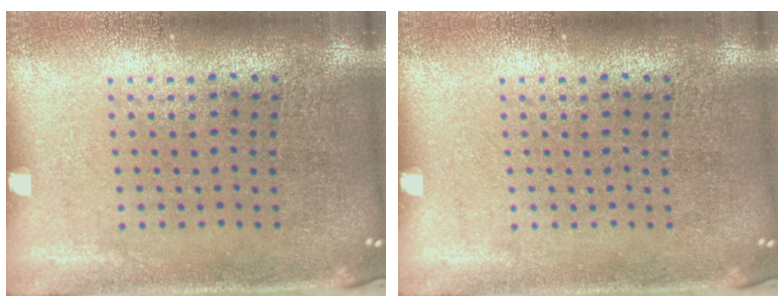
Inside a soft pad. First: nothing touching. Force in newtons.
{"total": 0.0}